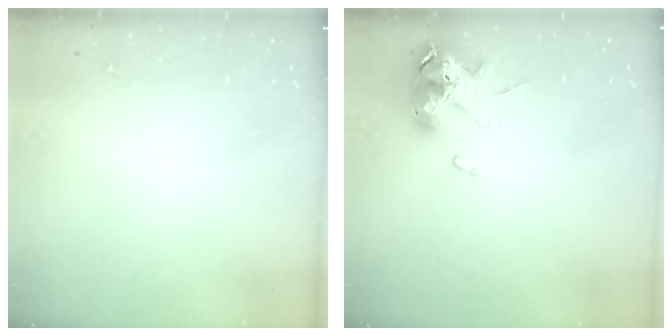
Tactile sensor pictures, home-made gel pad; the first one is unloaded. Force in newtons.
{"total": 10.8, "press": 10.7, "slide": 1.7}